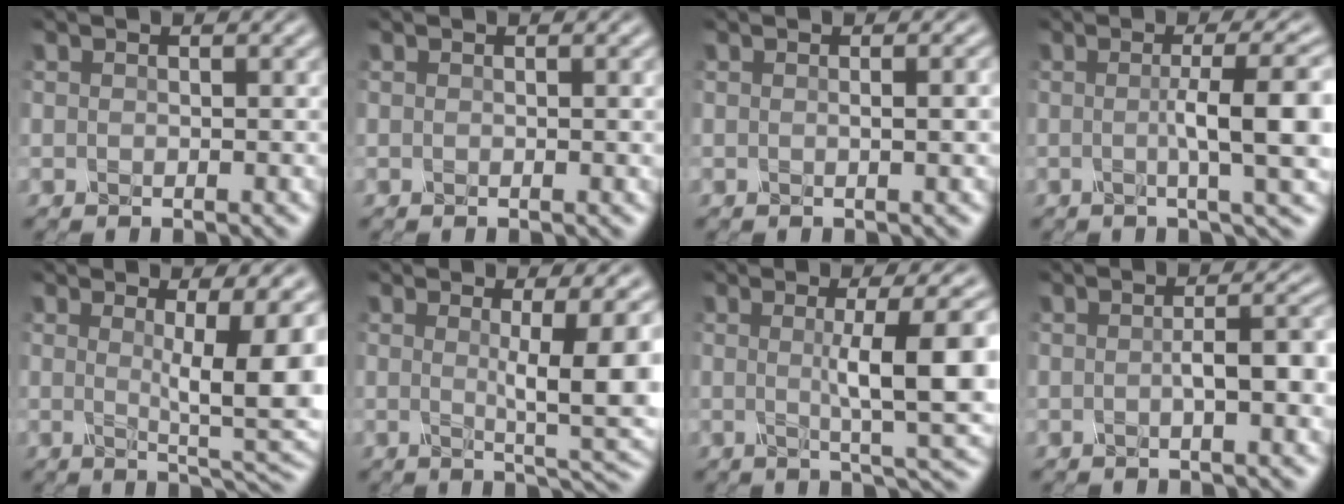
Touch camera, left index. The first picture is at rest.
{"total": 0.6, "force": [0.2, 0.2, 0.5], "torque": [-0.012, 0.002, 0.006]}
{"total": 1.4, "force": [-0.2, 0.1, 1.4], "torque": [-0.027, 0.001, -0.002]}
{"total": 6.3, "force": [-0.1, 0.9, 6.3], "torque": [-0.095, 0.007, -0.003]}
{"total": 6.3, "force": [1.2, 1.2, 6.1], "torque": [-0.090, -0.013, 0.023]}
{"total": 5.8, "force": [0.6, 0.9, 5.7], "torque": [-0.088, -0.007, 0.014]}
{"total": 7.5, "force": [0.5, 1.2, 7.4], "torque": [-0.105, 0.002, 0.009]}
{"total": 3.5, "force": [-0.7, 1.0, 3.3], "torque": [-0.061, 0.004, -0.010]}